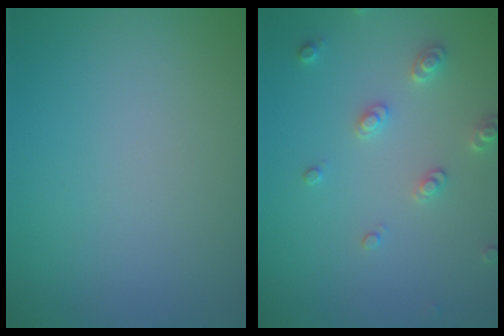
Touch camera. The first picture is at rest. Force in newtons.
{"total": 2.5, "press": 2.4, "slide": 0.7}